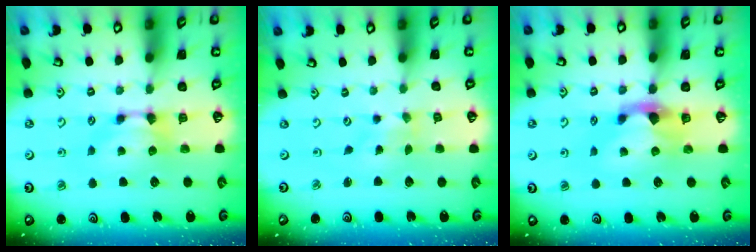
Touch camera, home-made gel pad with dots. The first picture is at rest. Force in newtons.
{"total": 4.1, "press": 4.1, "slide": 0.6}
{"total": 2.3, "press": 1.9, "slide": 1.2}